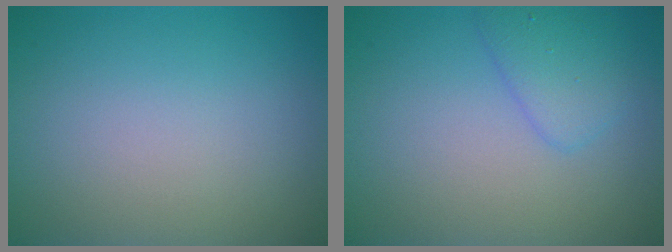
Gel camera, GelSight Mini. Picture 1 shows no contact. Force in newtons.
{"total": 2.4, "press": 2.4, "slide": 0.2}